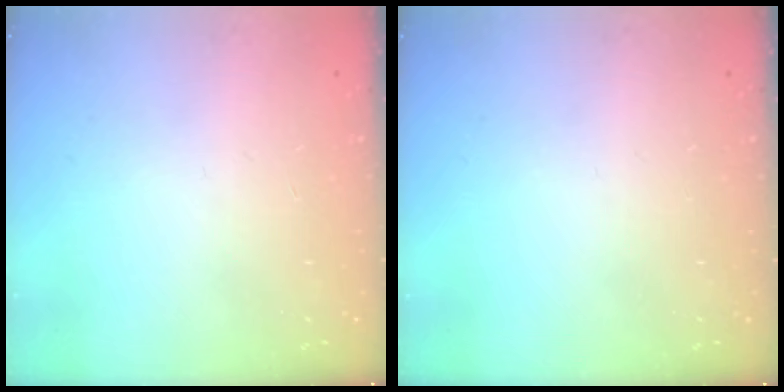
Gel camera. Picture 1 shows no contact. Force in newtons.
{"total": 0.0}